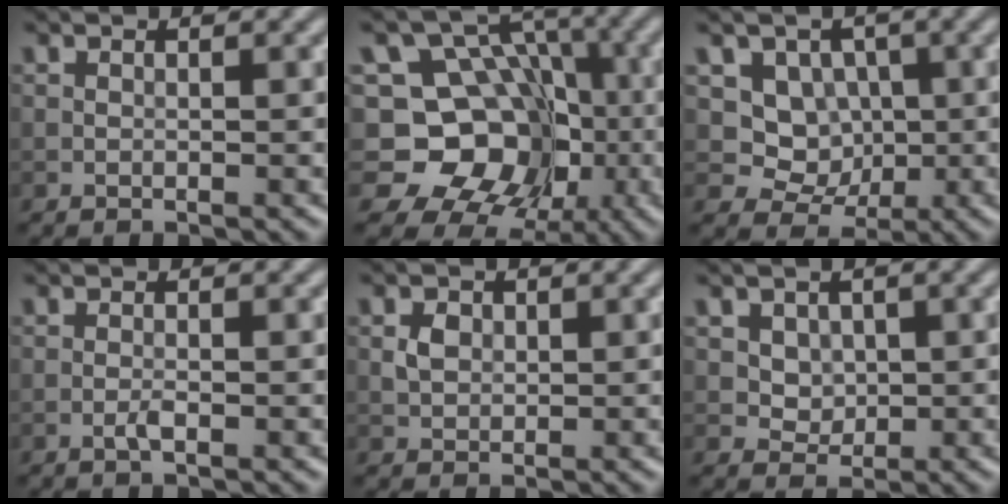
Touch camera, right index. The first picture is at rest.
{"total": 11.4, "force": [-2.1, 9.9, 5.3], "torque": [-0.075, 0.009, -0.069]}
{"total": 5.2, "force": [1.1, 4.5, 2.4], "torque": [-0.033, -0.010, 0.023]}
{"total": 0.9, "force": [-0.4, 0.1, 0.8], "torque": [-0.017, 0.000, -0.010]}
{"total": 1.6, "force": [0.3, 1.3, 0.9], "torque": [-0.016, 0.002, 0.003]}
{"total": 2.6, "force": [0.9, 2.1, 1.2], "torque": [-0.030, -0.001, 0.033]}